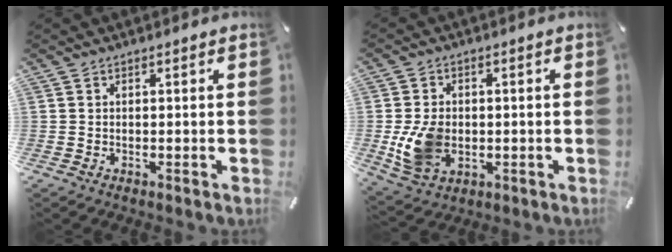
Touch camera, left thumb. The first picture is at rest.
{"total": 9.5, "force": [-1.3, 7.4, 5.9], "torque": [-0.122, 0.005, -0.021]}